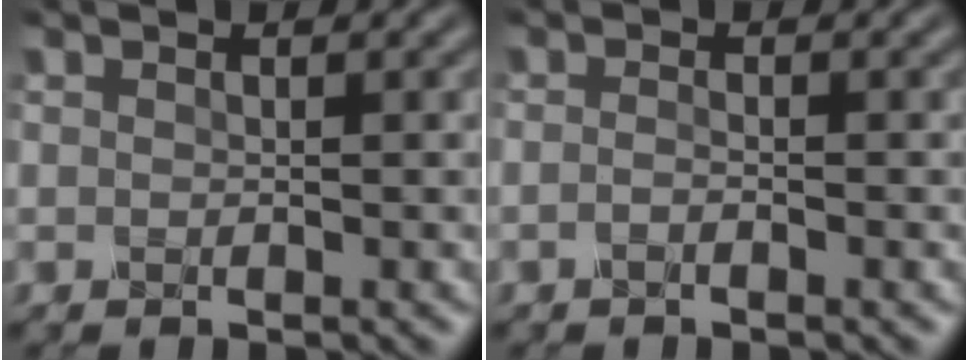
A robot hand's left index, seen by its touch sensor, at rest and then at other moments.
{"total": 0.9, "force": [-0.5, 0.2, 0.6], "torque": [-0.014, -0.001, -0.011]}